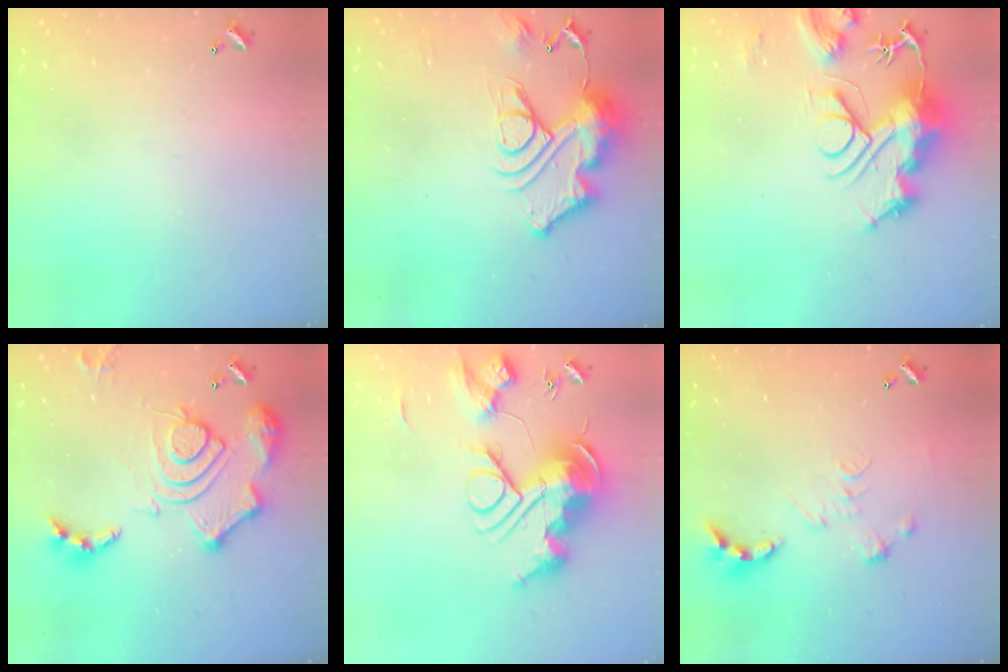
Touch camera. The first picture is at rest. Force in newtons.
{"total": 15.3, "press": 15.3, "slide": 1.4}
{"total": 13.2, "press": 13.1, "slide": 1.3}
{"total": 19.7, "press": 19.6, "slide": 1.8}
{"total": 0.7, "press": 0.7, "slide": 0.0}
{"total": 0.0}